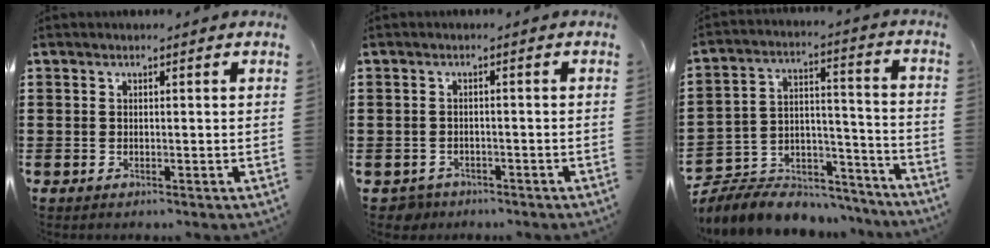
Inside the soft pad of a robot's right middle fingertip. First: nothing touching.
{"total": 1.5, "force": [-1.3, 0.6, -0.1], "torque": [-0.004, 0.001, -0.031]}
{"total": 6.9, "force": [-6.4, 2.4, 0.6], "torque": [-0.017, 0.008, -0.128]}